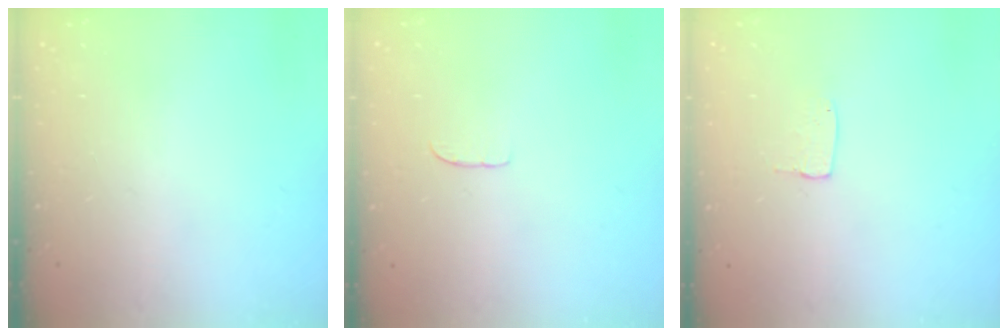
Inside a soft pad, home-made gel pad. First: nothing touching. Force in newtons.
{"total": 3.1, "press": 3.1, "slide": 0.2}
{"total": 3.4, "press": 3.4, "slide": 0.2}